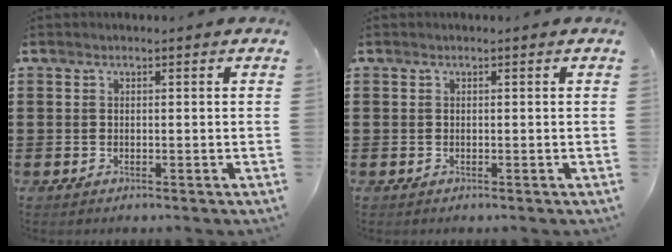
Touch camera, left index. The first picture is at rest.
{"total": 0.0}